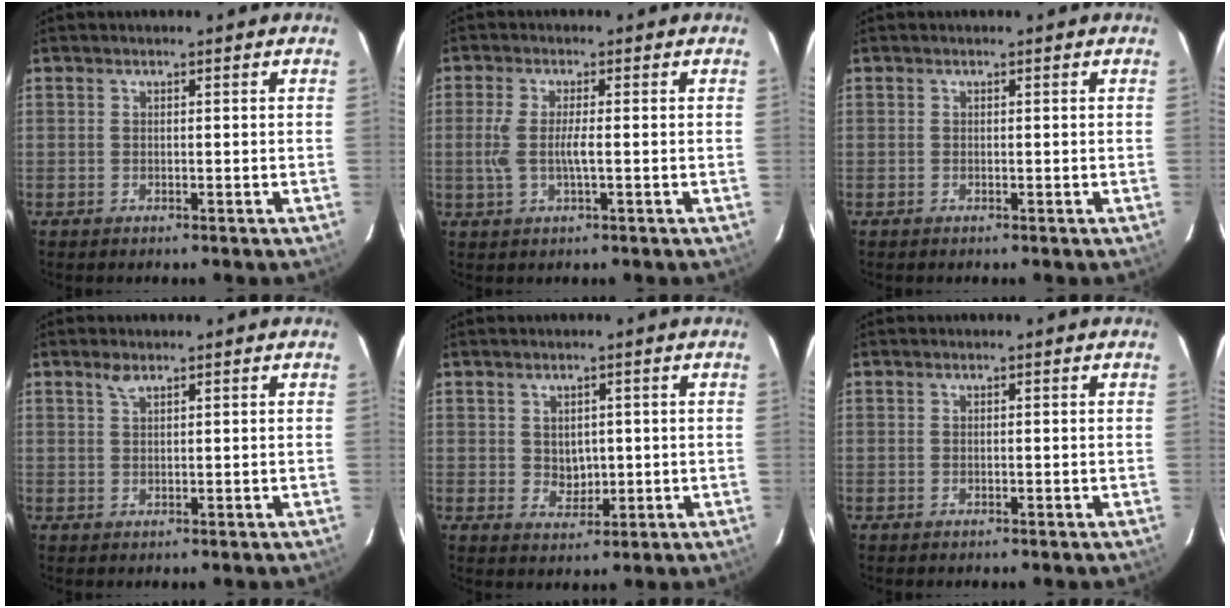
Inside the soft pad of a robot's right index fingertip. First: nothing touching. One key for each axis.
{"total": 5.0, "fx": -0.5, "fy": 0.9, "fz": 4.9, "tx": -0.103, "ty": -0.002, "tz": -0.009}
{"total": 0.0}
{"total": 1.5, "fx": 1.1, "fy": 0.5, "fz": 0.9, "tx": -0.016, "ty": 0.004, "tz": 0.021}
{"total": 3.6, "fx": 0.5, "fy": 3.0, "fz": 1.9, "tx": -0.029, "ty": 0.002, "tz": 0.016}
{"total": 0.0}